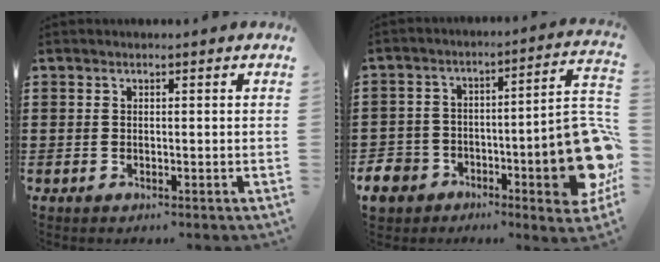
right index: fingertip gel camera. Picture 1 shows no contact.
{"total": 13.6, "force": [-5.6, 6.3, 10.7], "torque": [-0.152, 0.016, -0.094]}